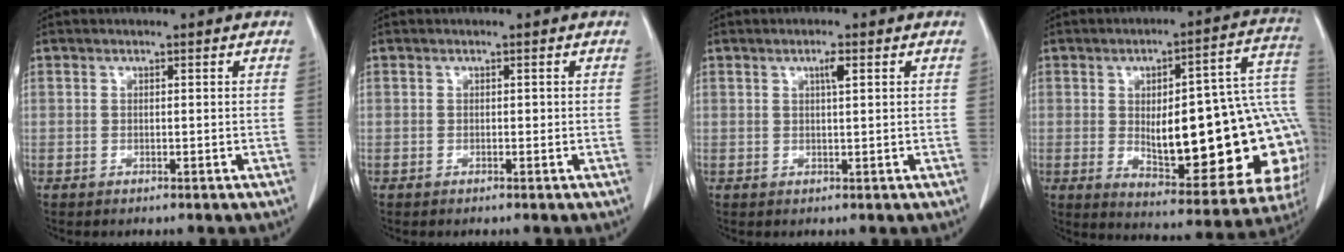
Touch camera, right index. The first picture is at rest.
{"total": 0.0}
{"total": 1.8, "force": [0.8, 0.1, 1.6], "torque": [-0.029, 0.000, 0.013]}
{"total": 27.1, "force": [-1.9, 7.5, 26.0], "torque": [-0.264, 0.032, -0.004]}